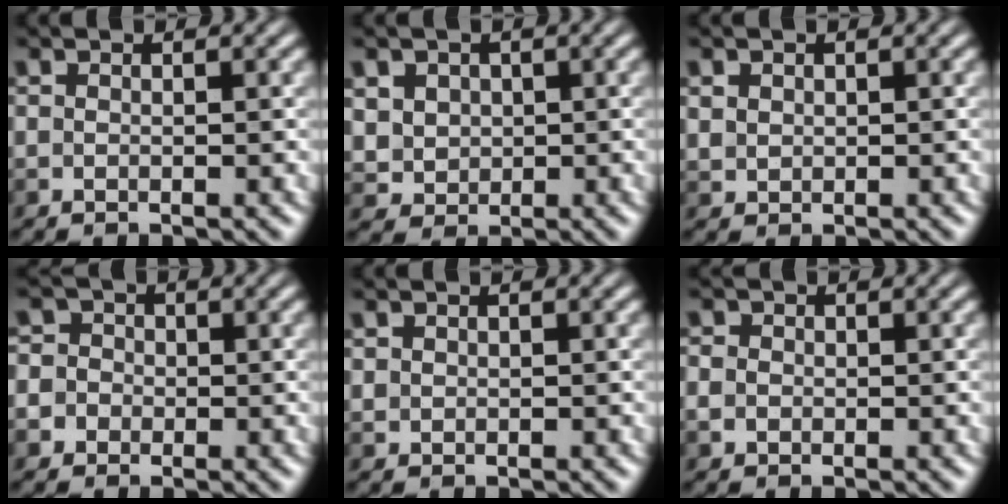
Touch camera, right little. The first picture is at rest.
{"total": 2.4, "force": [0.6, 2.2, 0.6], "torque": [-0.036, -0.004, 0.025]}
{"total": 1.3, "force": [0.6, 1.1, 0.2], "torque": [-0.018, -0.002, 0.013]}
{"total": 4.8, "force": [0.5, 4.5, 1.8], "torque": [-0.036, 0.028, -0.018]}
{"total": 0.8, "force": [0.4, 0.7, 0.0], "torque": [-0.007, -0.002, 0.007]}
{"total": 2.0, "force": [0.2, 1.8, 0.7], "torque": [-0.026, 0.002, -0.001]}